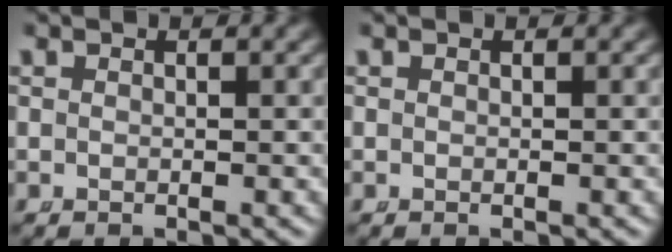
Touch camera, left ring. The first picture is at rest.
{"total": 0.0}